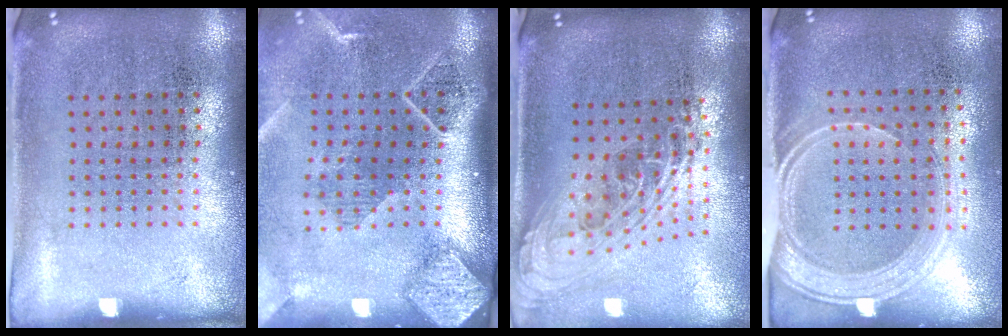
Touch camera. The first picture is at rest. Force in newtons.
{"total": 2.7, "press": 2.0, "slide": 1.8}
{"total": 2.2, "press": 1.6, "slide": 1.4}
{"total": 2.1, "press": 1.7, "slide": 1.2}